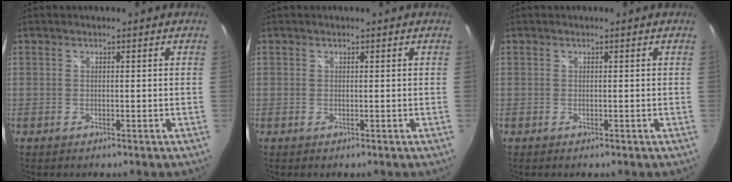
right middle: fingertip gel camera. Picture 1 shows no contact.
{"total": 0.0}
{"total": 0.0}